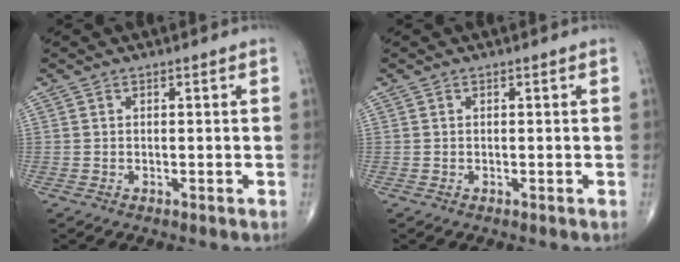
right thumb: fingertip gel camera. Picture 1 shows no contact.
{"total": 0.0}